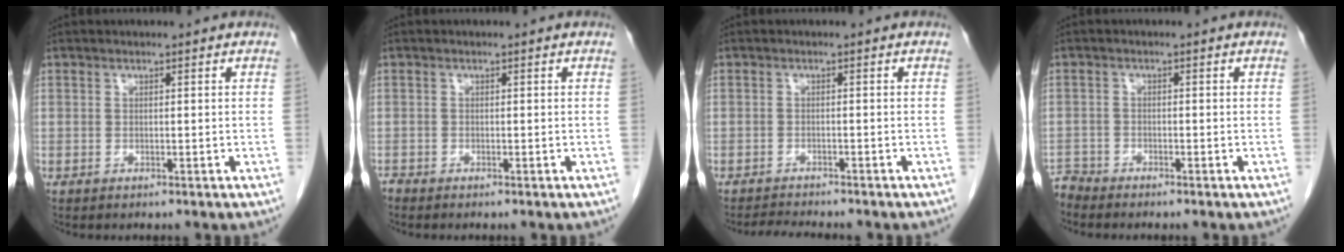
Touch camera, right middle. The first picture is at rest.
{"total": 0.6, "force": [-0.6, 0.0, 0.0], "torque": [-0.005, -0.004, -0.014]}
{"total": 3.7, "force": [-3.6, 0.0, 1.1], "torque": [-0.022, -0.015, -0.055]}
{"total": 2.3, "force": [-2.2, -0.1, -0.6], "torque": [0.014, -0.012, -0.042]}